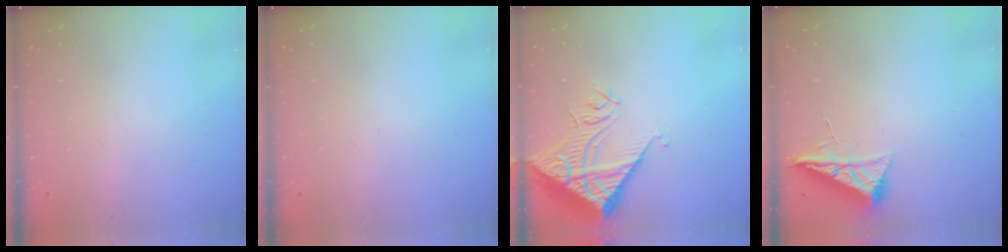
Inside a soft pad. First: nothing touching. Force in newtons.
{"total": 0.0}
{"total": 13.5, "press": 13.4, "slide": 1.7}
{"total": 6.5, "press": 6.5, "slide": 0.8}